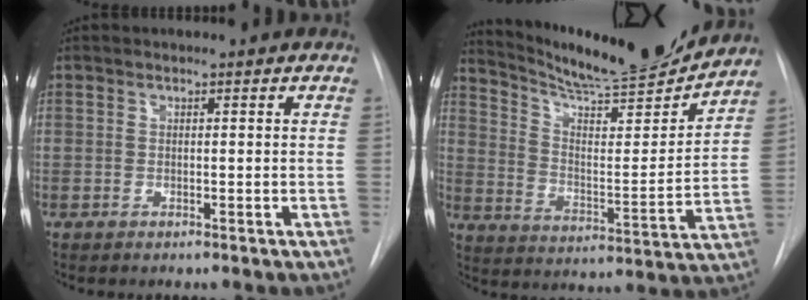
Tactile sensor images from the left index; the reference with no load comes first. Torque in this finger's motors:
{"motor_torque": [0.23, -0.44, 0.12, 0.05]}